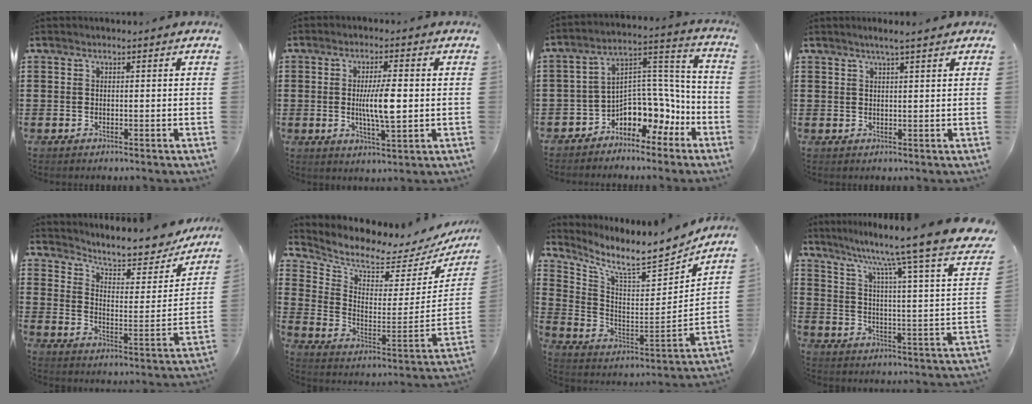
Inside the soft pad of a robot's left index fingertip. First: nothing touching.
{"total": 6.9, "force": [0.0, 1.6, 6.7], "torque": [-0.126, -0.007, -0.008]}
{"total": 6.2, "force": [-4.5, 4.0, 1.4], "torque": [-0.030, -0.009, -0.087]}
{"total": 2.2, "force": [1.7, -0.2, 1.4], "torque": [-0.030, 0.001, 0.030]}
{"total": 8.0, "force": [7.4, 0.9, 2.8], "torque": [-0.063, -0.056, 0.121]}
{"total": 4.2, "force": [4.1, 0.7, 0.9], "torque": [-0.048, -0.055, 0.065]}
{"total": 8.6, "force": [7.7, 0.8, 3.7], "torque": [-0.095, -0.071, 0.122]}
{"total": 9.5, "force": [7.8, -1.7, 5.2], "torque": [-0.112, -0.073, 0.112]}